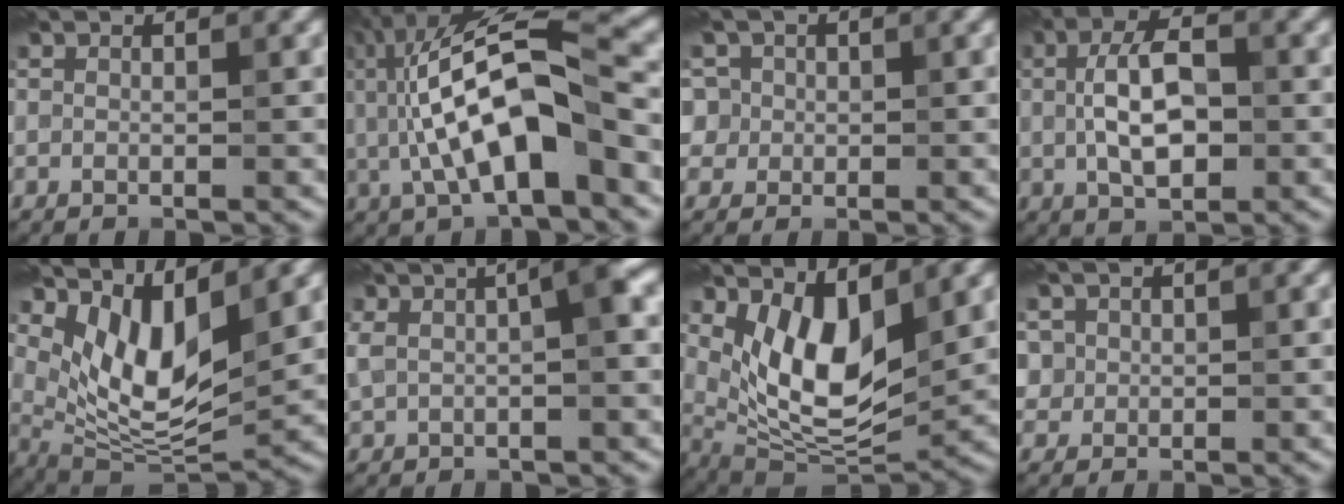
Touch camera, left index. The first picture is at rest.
{"total": 11.0, "force": [-0.4, 3.9, 10.3], "torque": [-0.178, 0.017, -0.015]}
{"total": 4.4, "force": [1.5, 4.0, 1.2], "torque": [-0.011, 0.025, 0.009]}
{"total": 5.7, "force": [0.0, 2.9, 4.9], "torque": [-0.092, 0.005, -0.002]}
{"total": 8.2, "force": [3.5, 3.8, 6.4], "torque": [-0.125, -0.019, 0.067]}
{"total": 4.6, "force": [1.1, 1.1, 4.3], "torque": [-0.078, 0.018, 0.014]}
{"total": 8.6, "force": [2.4, 4.3, 7.1], "torque": [-0.132, -0.018, 0.045]}
{"total": 2.4, "force": [0.9, 2.2, 0.3], "torque": [-0.002, 0.003, 0.022]}